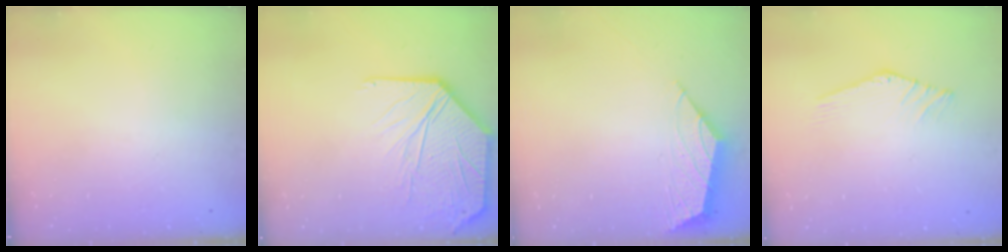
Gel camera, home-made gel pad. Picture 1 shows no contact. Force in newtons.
{"total": 11.4, "press": 11.4, "slide": 1.2}
{"total": 2.2, "press": 2.1, "slide": 0.5}
{"total": 0.5, "press": 0.4, "slide": 0.3}